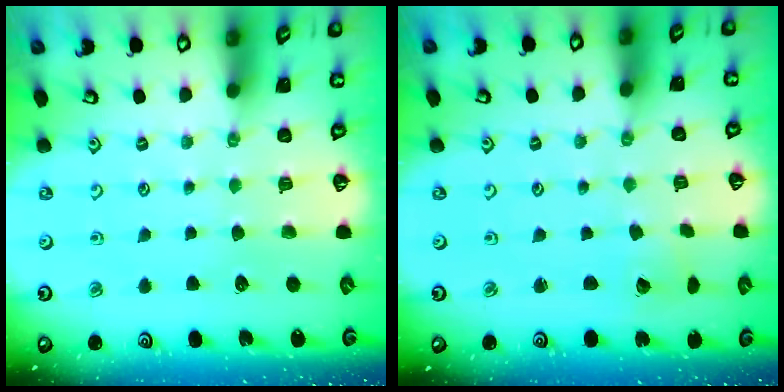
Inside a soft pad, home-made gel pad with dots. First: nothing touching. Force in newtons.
{"total": 2.3, "press": 2.3, "slide": 0.1}